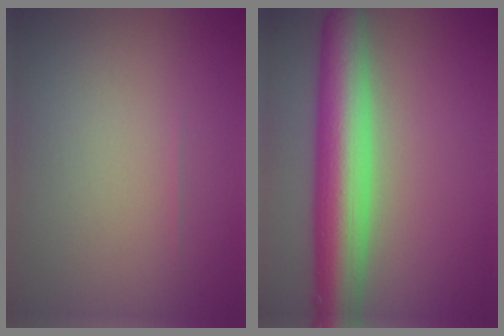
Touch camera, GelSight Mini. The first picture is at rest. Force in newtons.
{"total": 8.8, "press": 8.8, "slide": 0.3}